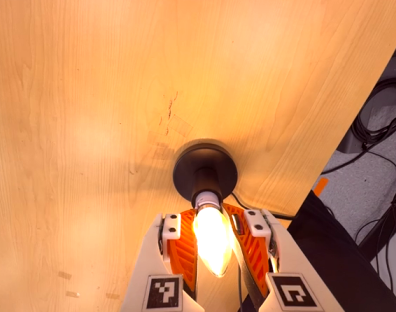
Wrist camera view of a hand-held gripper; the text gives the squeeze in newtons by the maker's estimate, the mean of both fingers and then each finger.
{"total": 16.7, "left": 16.3, "right": 17.1}